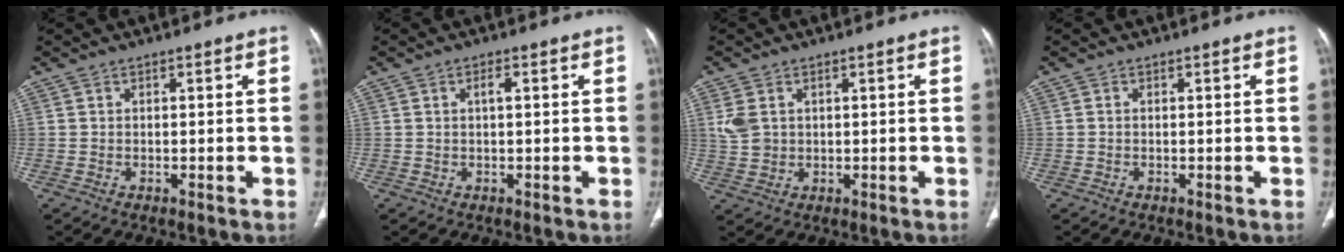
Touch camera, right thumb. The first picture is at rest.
{"total": 1.6, "force": [0.4, 0.4, 1.5], "torque": [-0.029, 0.002, 0.007]}
{"total": 4.4, "force": [1.4, 3.2, 2.7], "torque": [-0.058, -0.002, 0.036]}
{"total": 0.0}